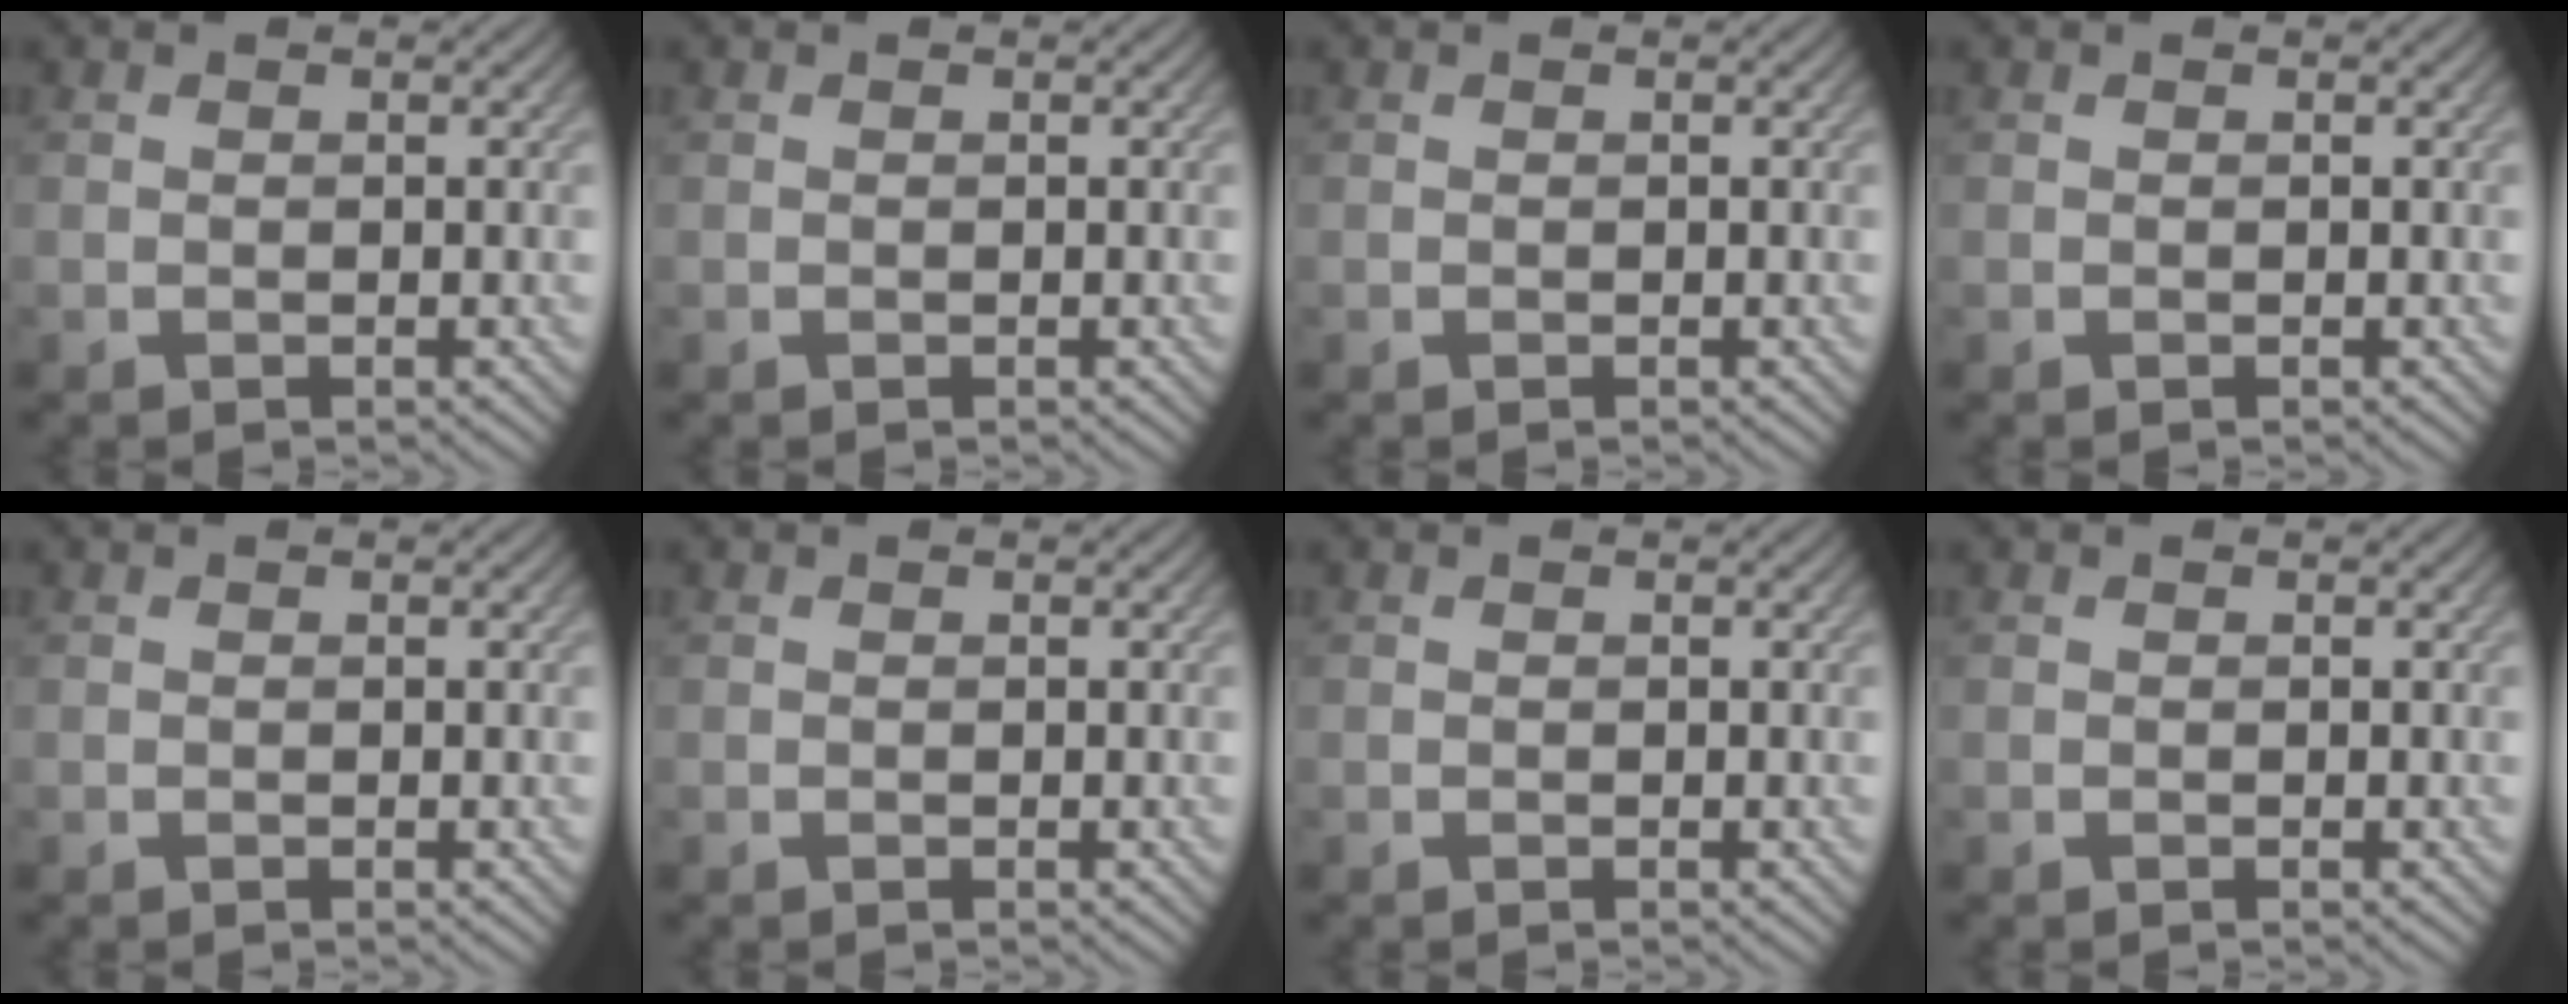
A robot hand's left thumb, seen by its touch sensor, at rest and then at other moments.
{"total": 0.0}
{"total": 0.0}
{"total": 0.0}
{"total": 0.0}
{"total": 0.0}
{"total": 0.0}
{"total": 0.0}